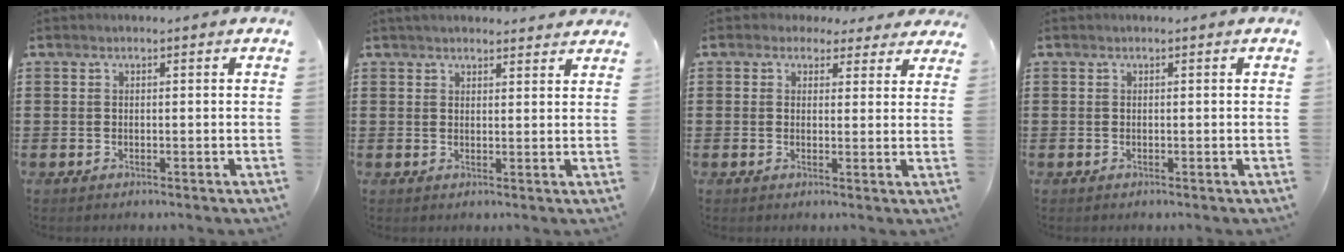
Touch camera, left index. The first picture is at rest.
{"total": 2.2, "force": [2.2, 0.2, 0.4], "torque": [-0.012, 0.000, 0.042]}
{"total": 2.5, "force": [1.8, 1.5, 0.7], "torque": [-0.015, 0.001, 0.031]}
{"total": 0.0}